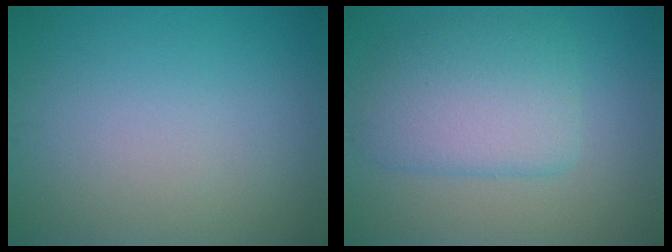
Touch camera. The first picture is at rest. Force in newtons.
{"total": 5.5, "press": 5.5, "slide": 0.5}